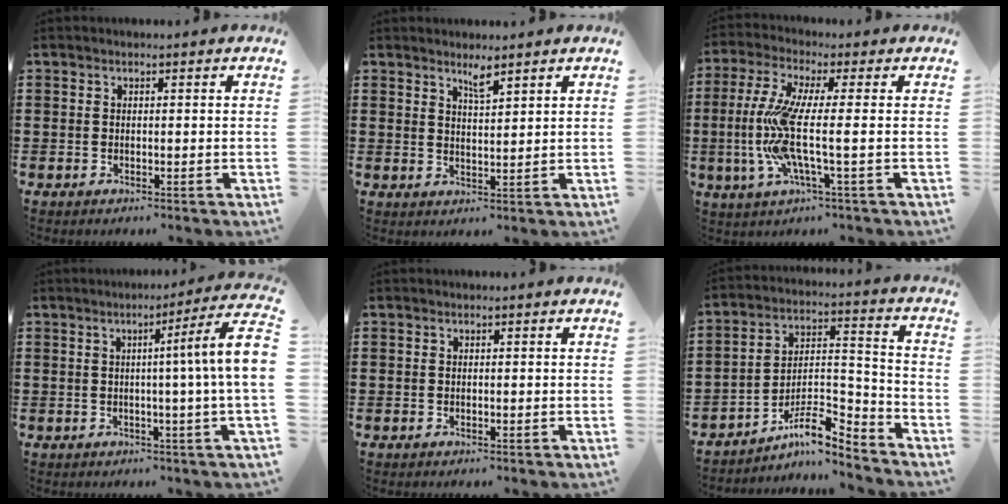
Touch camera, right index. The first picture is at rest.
{"total": 2.7, "force": [2.2, 0.3, 1.5], "torque": [-0.025, -0.002, 0.038]}
{"total": 9.5, "force": [-1.1, 0.9, 9.4], "torque": [-0.223, -0.030, -0.033]}
{"total": 7.5, "force": [0.6, -1.1, 7.4], "torque": [-0.117, -0.017, 0.003]}
{"total": 0.0}
{"total": 8.9, "force": [-7.0, 2.6, 4.9], "torque": [-0.086, 0.005, -0.134]}